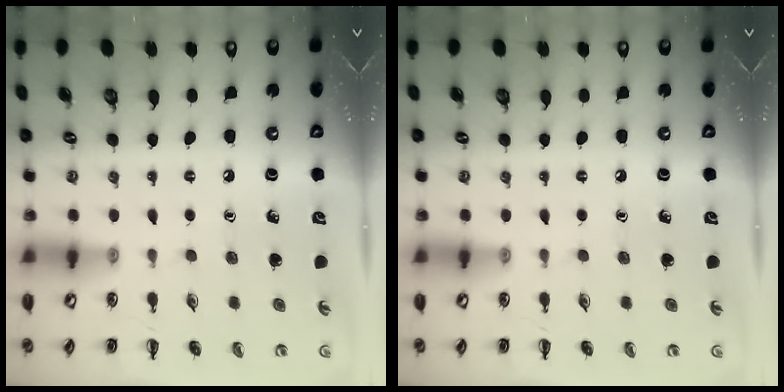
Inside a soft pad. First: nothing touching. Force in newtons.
{"total": 0.0}